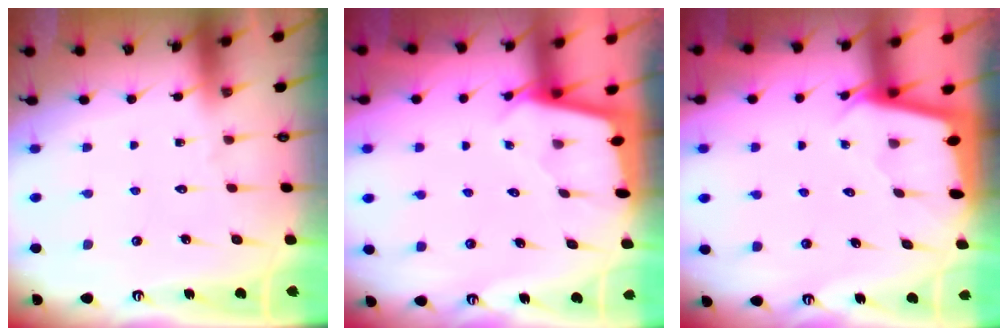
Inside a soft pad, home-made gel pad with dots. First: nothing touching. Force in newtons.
{"total": 1.9, "press": 1.9, "slide": 0.2}
{"total": 1.8, "press": 1.7, "slide": 0.1}